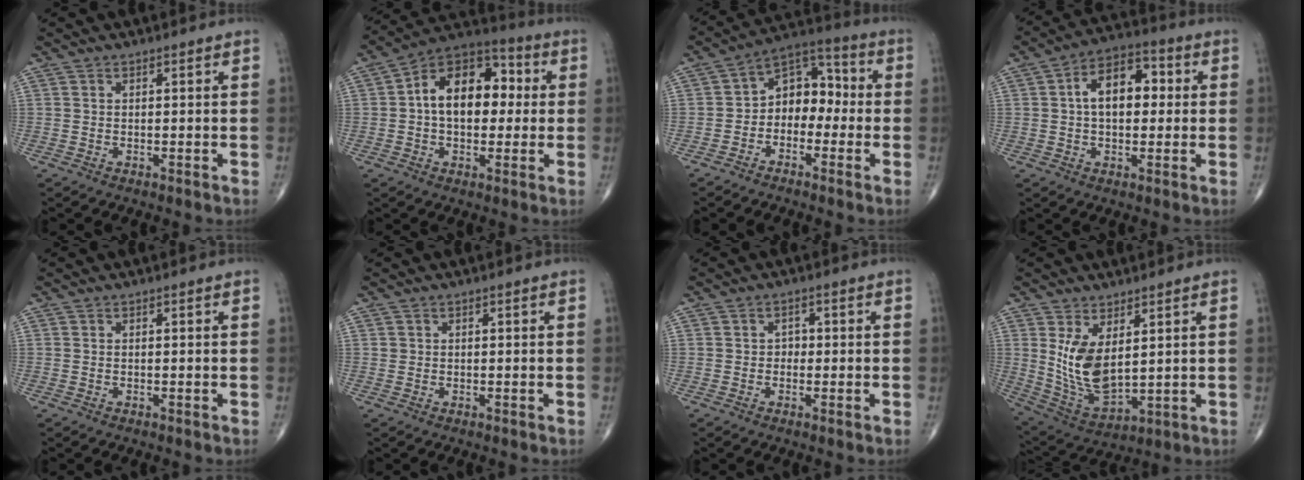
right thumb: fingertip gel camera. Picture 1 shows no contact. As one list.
[{"total": 15.8, "force": [1.5, 10.0, 12.1], "torque": [-0.158, 0.035, 0.012]}, {"total": 9.6, "force": [-1.4, 7.0, 6.5], "torque": [-0.062, 0.046, -0.044]}, {"total": 11.2, "force": [1.5, 6.8, 8.8], "torque": [-0.123, 0.024, 0.017]}, {"total": 0.0}, {"total": 0.5, "force": [0.1, 0.5, 0.0], "torque": [0.005, 0.002, 0.003]}, {"total": 1.6, "force": [-0.2, 1.4, 0.8], "torque": [0.001, 0.006, -0.008]}, {"total": 11.0, "force": [2.9, 5.5, 9.1], "torque": [-0.164, -0.029, 0.077]}]